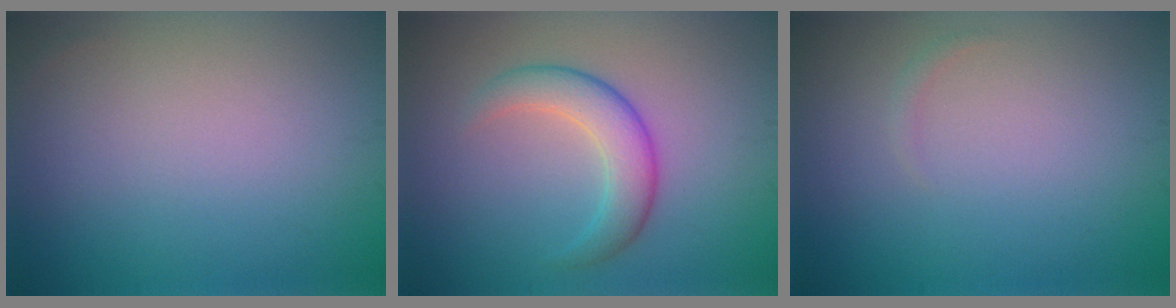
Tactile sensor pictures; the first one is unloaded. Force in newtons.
{"total": 3.8, "press": 3.8, "slide": 0.1}
{"total": 0.5, "press": 0.5, "slide": 0.0}